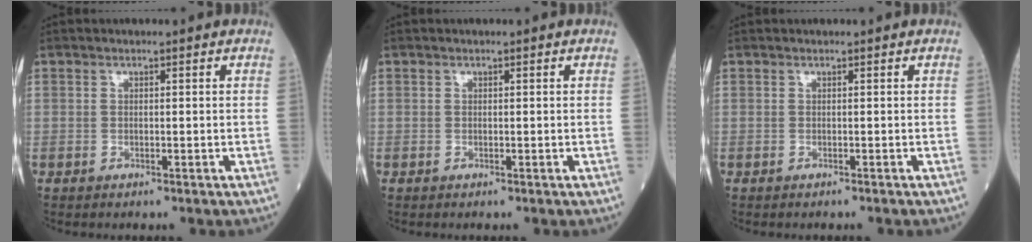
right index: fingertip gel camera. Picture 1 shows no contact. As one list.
[{"total": 0.0}, {"total": 0.9, "force": [-0.7, 0.0, 0.5], "torque": [-0.004, 0.001, -0.006]}]